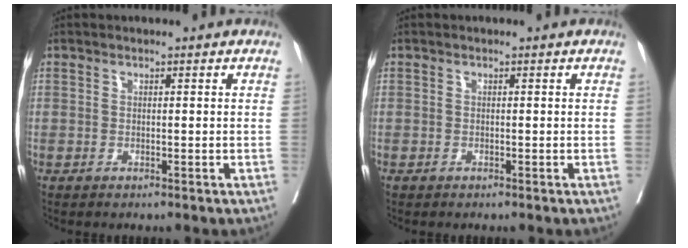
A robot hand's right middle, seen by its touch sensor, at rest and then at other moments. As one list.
[{"total": 0.0}]